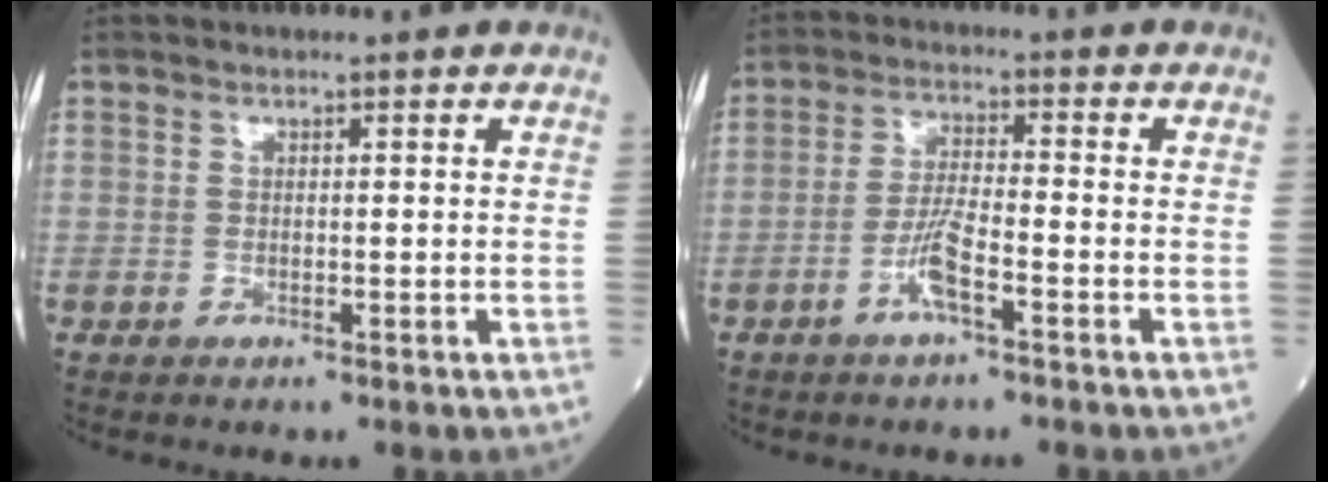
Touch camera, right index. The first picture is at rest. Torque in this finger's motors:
{"motor_torque": [0.66, -0.24, 0.40, 0.07]}